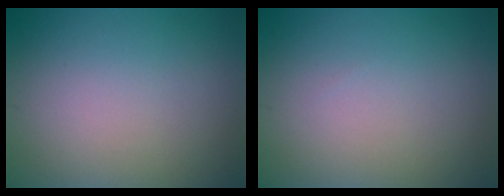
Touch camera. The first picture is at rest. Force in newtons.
{"total": 0.0}